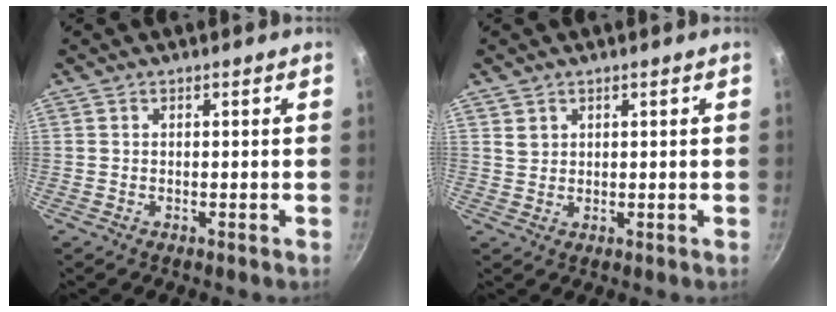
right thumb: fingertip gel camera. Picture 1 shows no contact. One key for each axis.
{"total": 1.8, "fx": 1.0, "fy": 1.4, "fz": 0.5, "tx": 0.001, "ty": 0.003, "tz": 0.022}